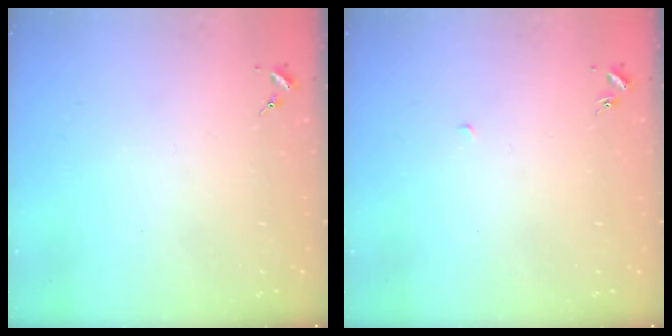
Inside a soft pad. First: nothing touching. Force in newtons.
{"total": 2.1, "press": 2.1, "slide": 0.1}